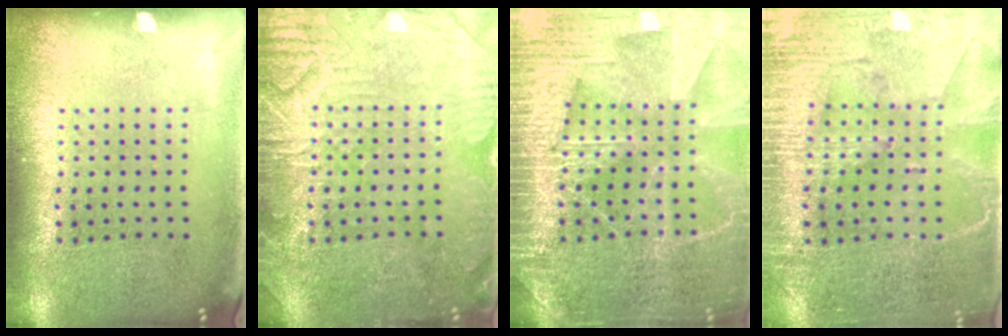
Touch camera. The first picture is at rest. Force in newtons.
{"total": 4.5, "press": 4.5, "slide": 0.6}
{"total": 6.6, "press": 6.5, "slide": 0.9}
{"total": 3.4, "press": 3.0, "slide": 1.4}